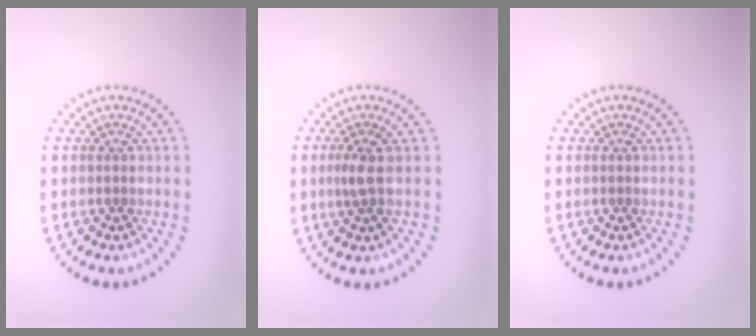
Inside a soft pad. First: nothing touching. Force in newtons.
{"total": 1.9, "press": 1.5, "slide": 1.2}
{"total": 0.0}